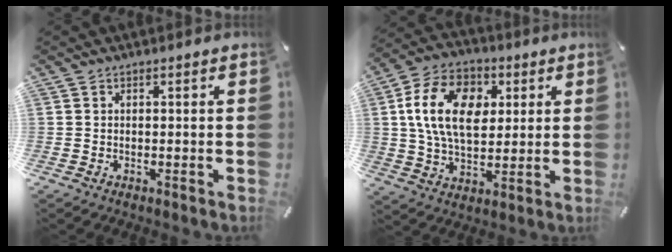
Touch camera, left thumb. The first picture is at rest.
{"total": 15.9, "force": [3.3, 10.9, 11.0], "torque": [-0.218, 0.017, 0.058]}